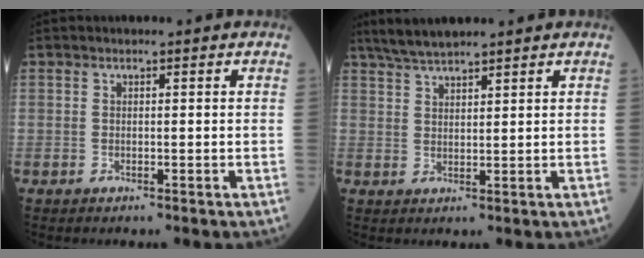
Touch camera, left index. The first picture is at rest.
{"total": 5.9, "force": [5.1, 0.5, 2.8], "torque": [-0.057, 0.024, 0.098]}